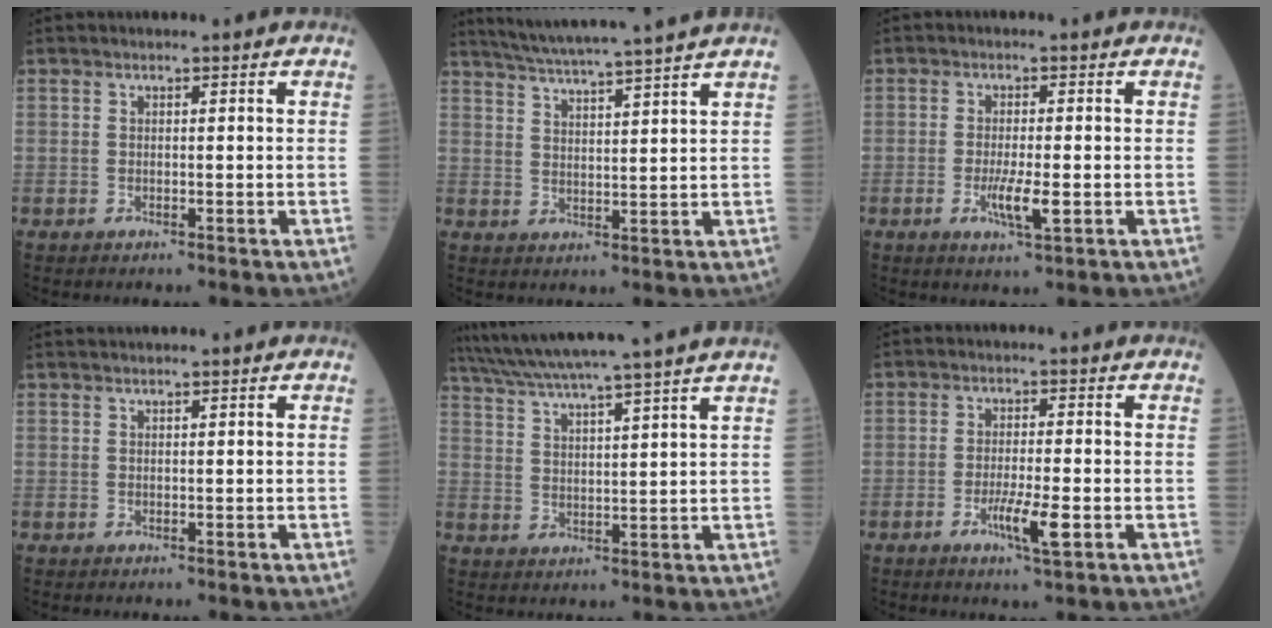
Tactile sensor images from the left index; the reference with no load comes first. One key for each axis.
{"total": 12.8, "fx": 11.4, "fy": -1.7, "fz": 5.6, "tx": -0.101, "ty": 0.004, "tz": 0.167}
{"total": 4.3, "fx": -1.2, "fy": 0.6, "fz": 4.1, "tx": -0.083, "ty": -0.007, "tz": -0.020}
{"total": 1.5, "fx": 1.4, "fy": -0.2, "fz": 0.5, "tx": -0.004, "ty": 0.023, "tz": 0.030}
{"total": 16.0, "fx": 13.9, "fy": -2.0, "fz": 7.6, "tx": -0.137, "ty": -0.005, "tz": 0.203}
{"total": 5.0, "fx": -2.0, "fy": 0.3, "fz": 4.6, "tx": -0.088, "ty": -0.008, "tz": -0.034}